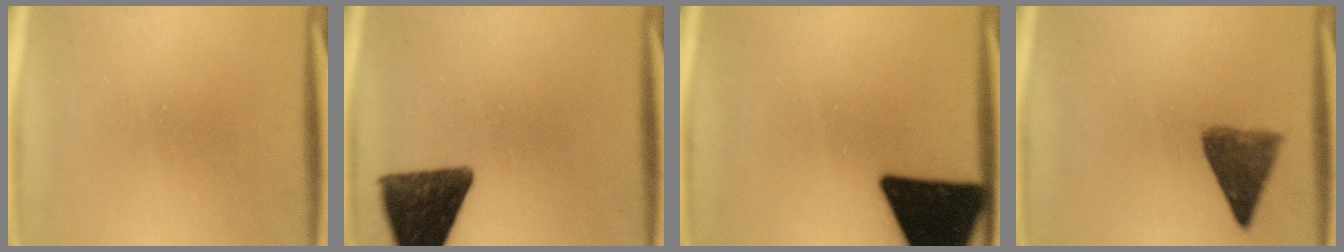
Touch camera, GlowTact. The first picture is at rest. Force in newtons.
{"total": 12.4}
{"total": 20.3}
{"total": 6.4}